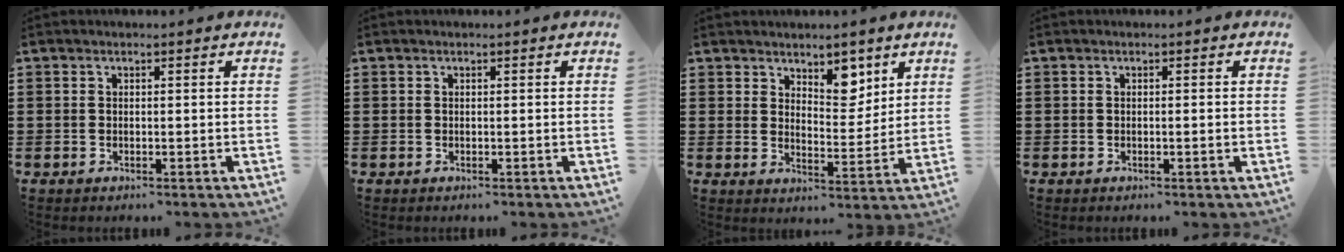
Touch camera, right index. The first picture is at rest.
{"total": 0.0}
{"total": 6.0, "force": [4.6, 3.0, 2.4], "torque": [-0.039, -0.011, 0.079]}
{"total": 0.5, "force": [-0.2, -0.1, 0.5], "torque": [-0.008, -0.004, -0.002]}